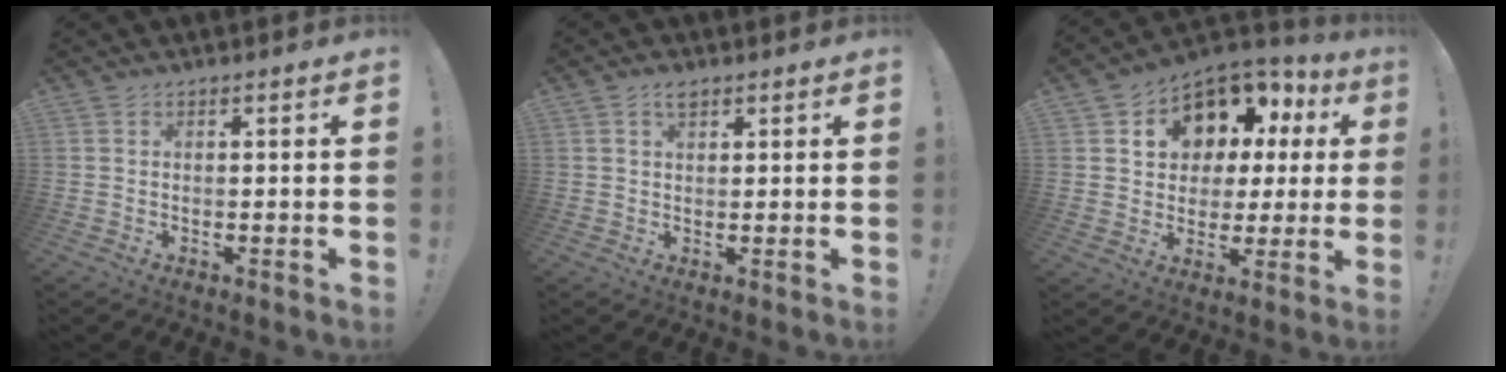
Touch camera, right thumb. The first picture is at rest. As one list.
[{"total": 2.8, "force": [1.6, 1.5, 1.7], "torque": [-0.025, -0.002, 0.027]}, {"total": 11.0, "force": [6.0, 8.3, 4.0], "torque": [-0.064, -0.052, 0.121]}]